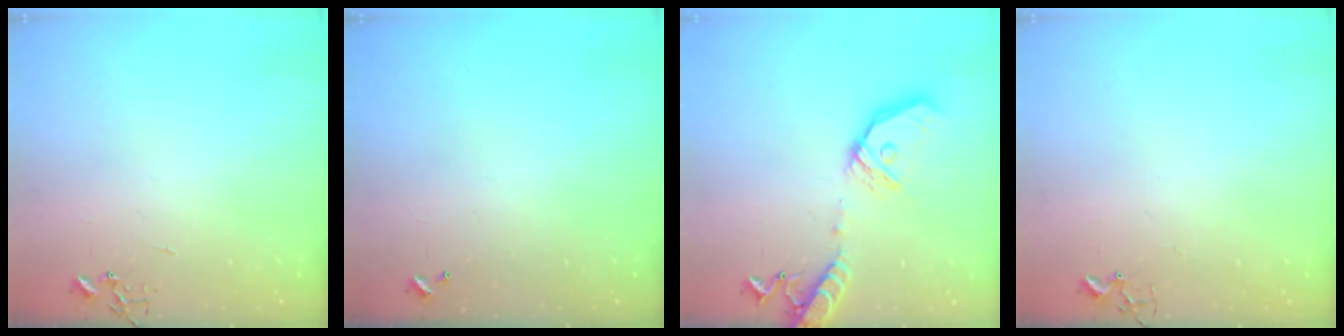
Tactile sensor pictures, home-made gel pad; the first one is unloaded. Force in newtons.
{"total": 0.0}
{"total": 18.2, "press": 17.9, "slide": 3.1}
{"total": 3.0, "press": 2.9, "slide": 0.4}